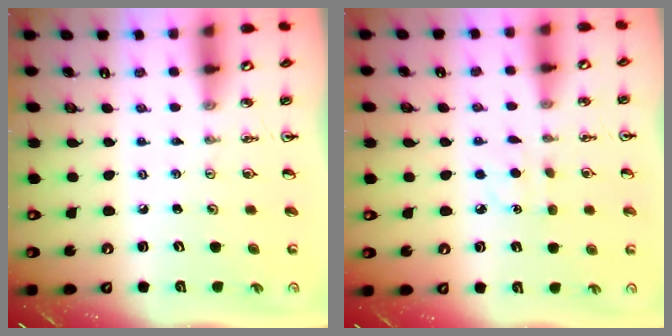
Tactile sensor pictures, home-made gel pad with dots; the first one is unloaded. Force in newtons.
{"total": 4.0, "press": 4.0, "slide": 0.4}